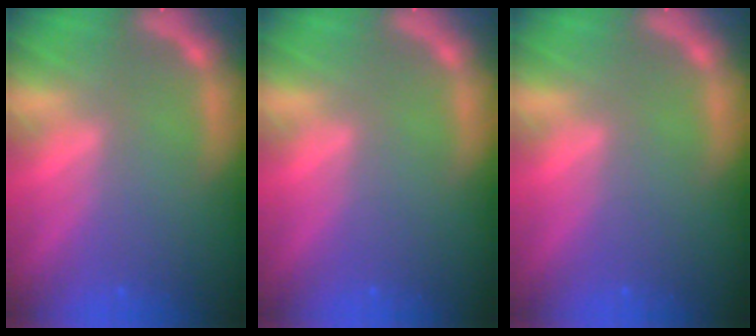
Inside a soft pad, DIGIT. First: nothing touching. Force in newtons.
{"total": 0.0}
{"total": 0.0}